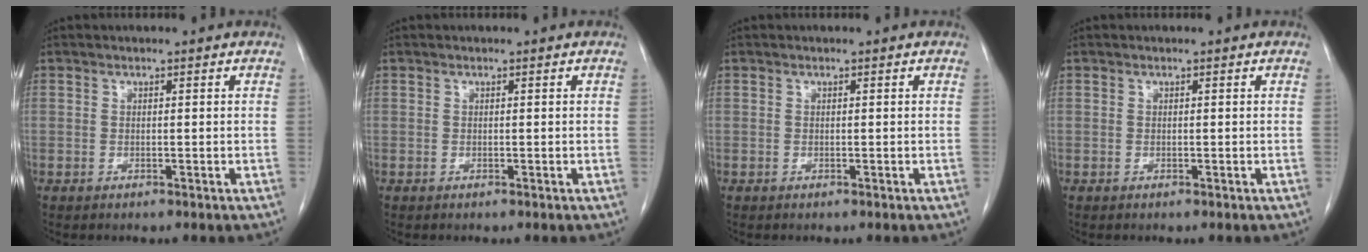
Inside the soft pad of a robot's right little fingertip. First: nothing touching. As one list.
[{"total": 0.0}, {"total": 0.0}, {"total": 0.0}]